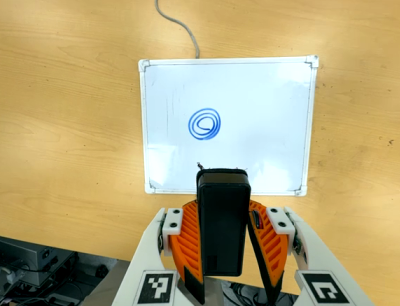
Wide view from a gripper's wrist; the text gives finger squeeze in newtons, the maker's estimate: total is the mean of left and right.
{"total": 6.4, "left": 4.9, "right": 8.0}